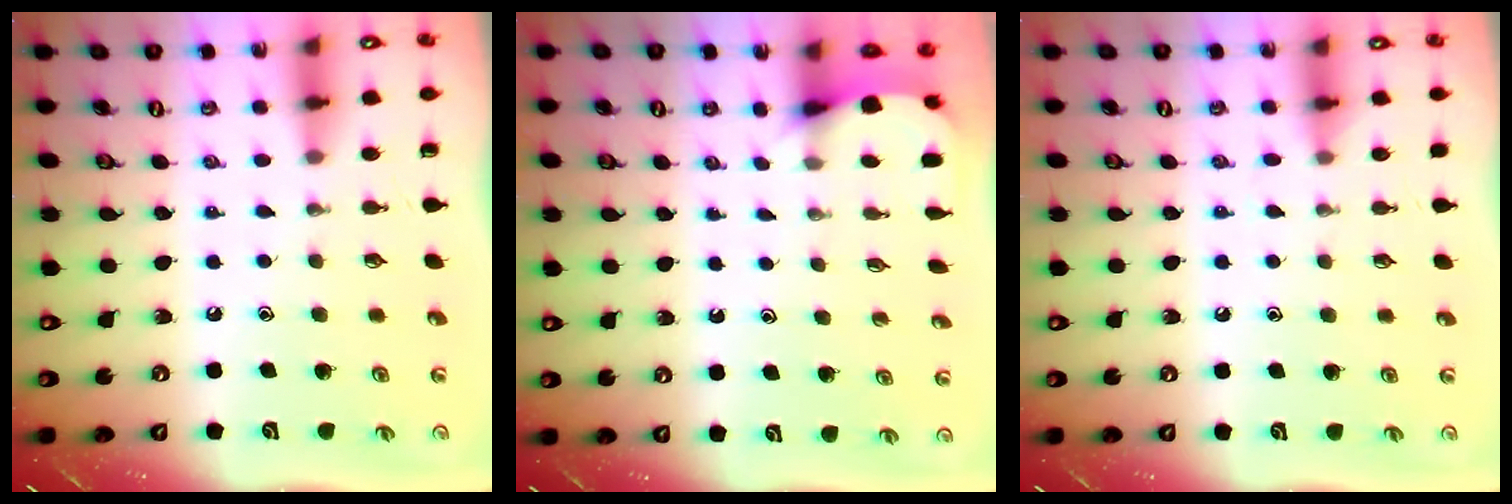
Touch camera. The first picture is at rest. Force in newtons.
{"total": 2.8, "press": 2.8, "slide": 0.3}
{"total": 4.7, "press": 4.7, "slide": 0.7}